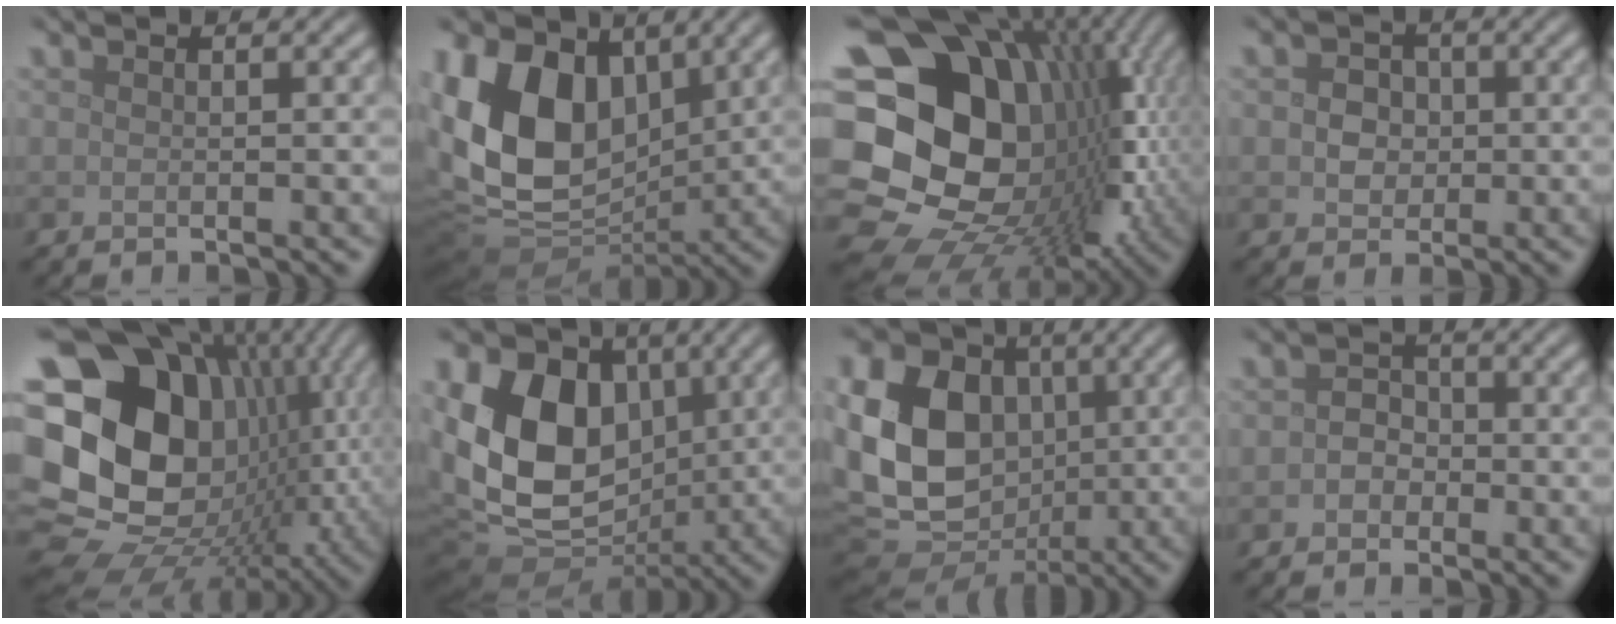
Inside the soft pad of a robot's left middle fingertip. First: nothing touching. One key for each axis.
{"total": 12.5, "fx": 2.3, "fy": 8.5, "fz": 8.9, "tx": -0.188, "ty": 0.000, "tz": 0.034}
{"total": 21.9, "fx": -0.4, "fy": 18.1, "fz": 12.3, "tx": -0.232, "ty": -0.010, "tz": -0.023}
{"total": 2.6, "fx": 0.1, "fy": 2.3, "fz": 1.3, "tx": -0.012, "ty": 0.005, "tz": -0.011}
{"total": 21.0, "fx": 1.7, "fy": 17.0, "fz": 12.2, "tx": -0.245, "ty": -0.011, "tz": 0.035}
{"total": 15.4, "fx": 1.5, "fy": 11.4, "fz": 10.2, "tx": -0.187, "ty": 0.014, "tz": 0.033}
{"total": 16.5, "fx": 0.7, "fy": 13.1, "fz": 10.1, "tx": -0.226, "ty": 0.006, "tz": 0.007}
{"total": 1.8, "fx": -0.5, "fy": 1.5, "fz": 0.7, "tx": -0.007, "ty": 0.003, "tz": -0.018}